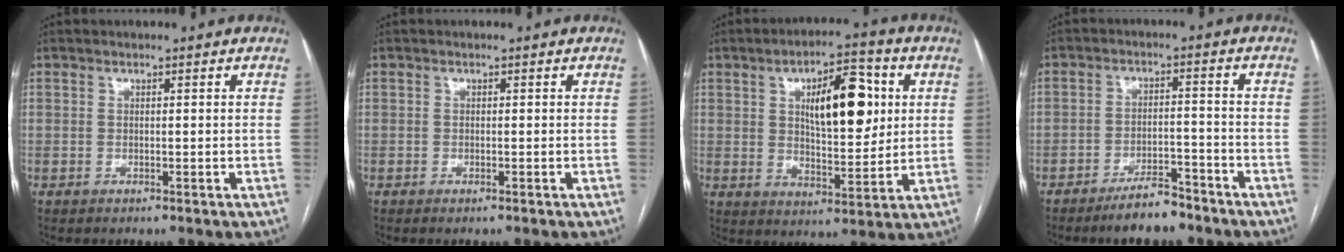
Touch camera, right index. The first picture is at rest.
{"total": 0.5, "force": [-0.4, 0.0, 0.4], "torque": [-0.009, -0.001, -0.005]}
{"total": 12.8, "force": [3.4, 4.6, 11.5], "torque": [-0.179, 0.014, 0.058]}
{"total": 6.4, "force": [-5.3, 1.8, 3.1], "torque": [-0.053, 0.000, -0.089]}